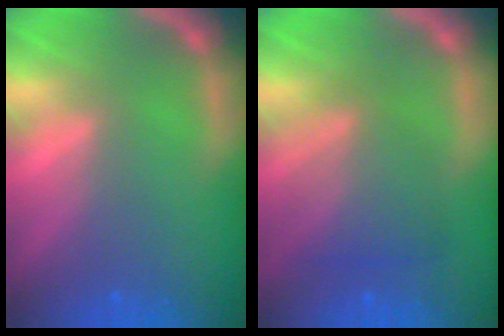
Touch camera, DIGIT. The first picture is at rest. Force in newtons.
{"total": 5.0}